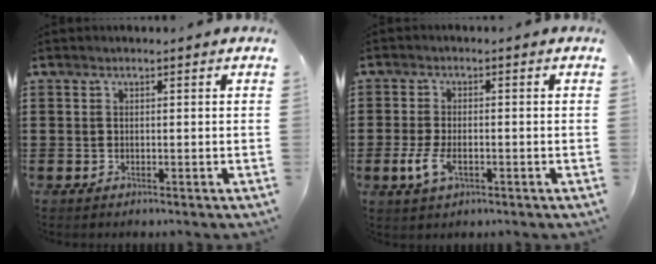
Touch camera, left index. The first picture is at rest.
{"total": 4.4, "force": [-1.4, 2.1, 3.6], "torque": [-0.090, -0.006, -0.030]}